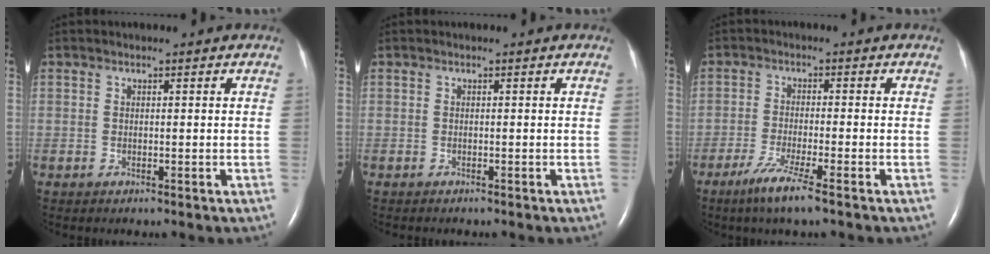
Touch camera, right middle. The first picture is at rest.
{"total": 1.0, "force": [-0.9, 0.2, 0.5], "torque": [-0.010, -0.002, -0.010]}
{"total": 5.7, "force": [-3.7, -0.2, 4.4], "torque": [-0.092, -0.017, -0.072]}